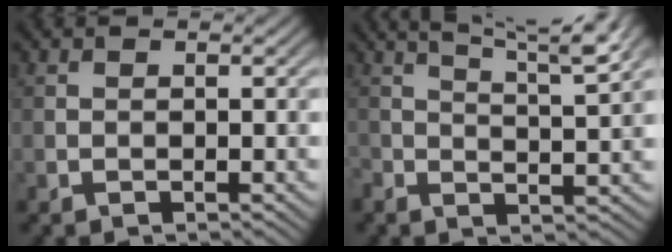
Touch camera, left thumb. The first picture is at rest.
{"total": 8.3, "force": [5.7, 1.3, 5.9], "torque": [-0.092, 0.014, 0.076]}